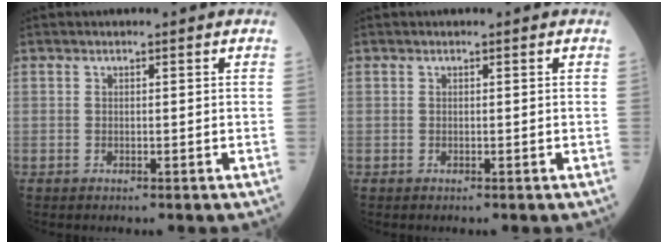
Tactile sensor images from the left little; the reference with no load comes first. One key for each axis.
{"total": 0.0}